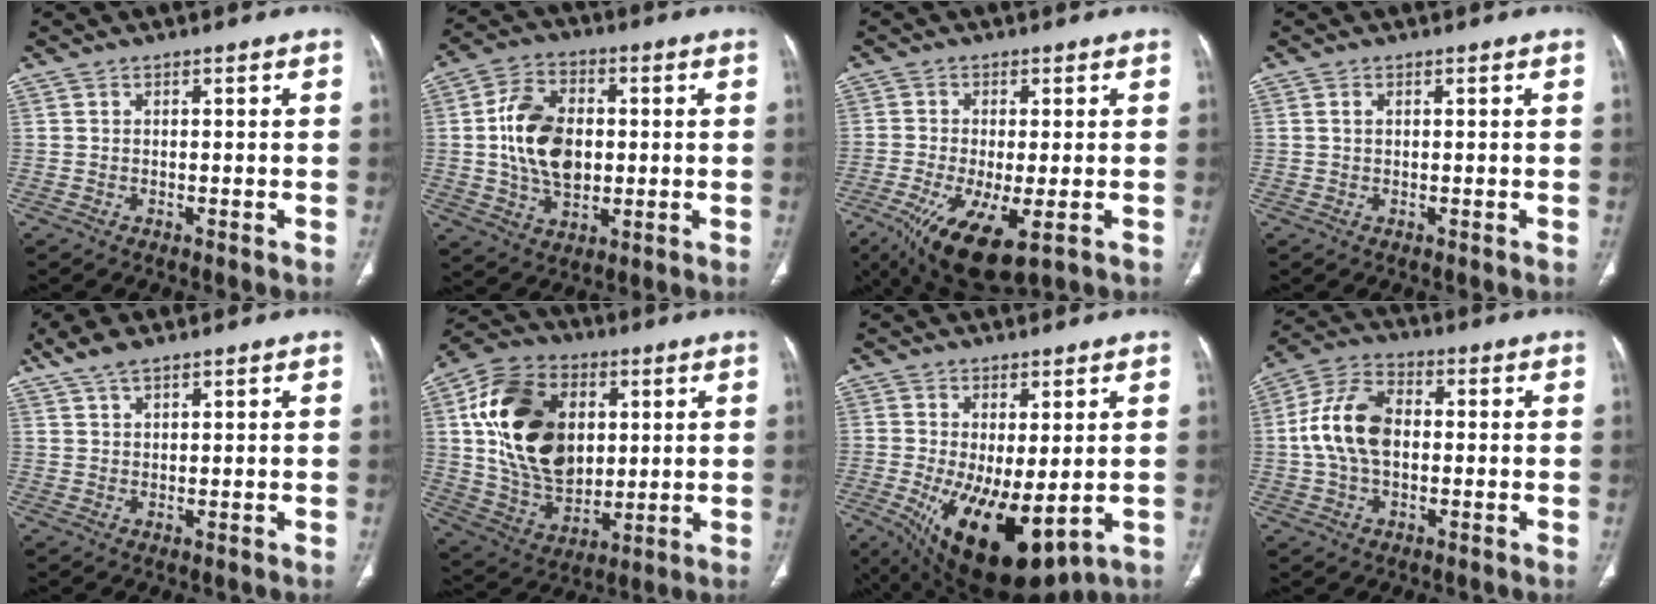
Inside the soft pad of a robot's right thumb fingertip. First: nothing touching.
{"total": 13.9, "force": [0.6, 9.3, 10.4], "torque": [-0.168, 0.007, 0.014]}
{"total": 13.0, "force": [-5.5, 4.4, 11.0], "torque": [-0.211, -0.020, -0.081]}
{"total": 0.8, "force": [0.2, 0.6, 0.6], "torque": [-0.014, 0.003, 0.006]}
{"total": 4.8, "force": [3.5, 1.7, 2.8], "torque": [-0.059, 0.002, 0.072]}
{"total": 22.9, "force": [4.6, 15.8, 16.0], "torque": [-0.273, -0.008, 0.090]}
{"total": 15.3, "force": [-2.8, 6.7, 13.5], "torque": [-0.226, -0.027, -0.017]}
{"total": 12.0, "force": [0.3, 7.7, 9.2], "torque": [-0.179, 0.025, 0.000]}